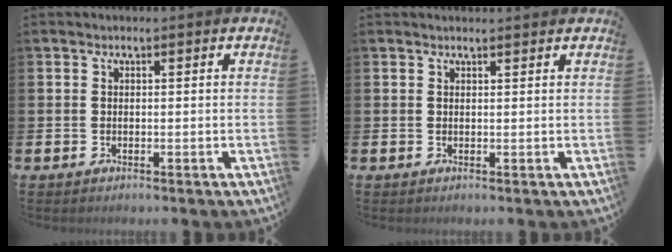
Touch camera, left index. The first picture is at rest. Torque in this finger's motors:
{"motor_torque": [-1.61, -0.53, -1.05, -0.03]}